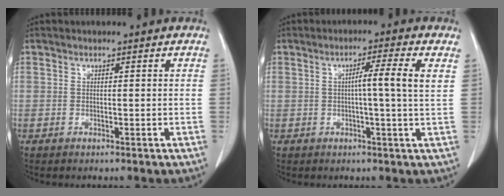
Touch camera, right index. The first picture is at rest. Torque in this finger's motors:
{"motor_torque": [0.41, 0.36, 0.13, 0.06]}